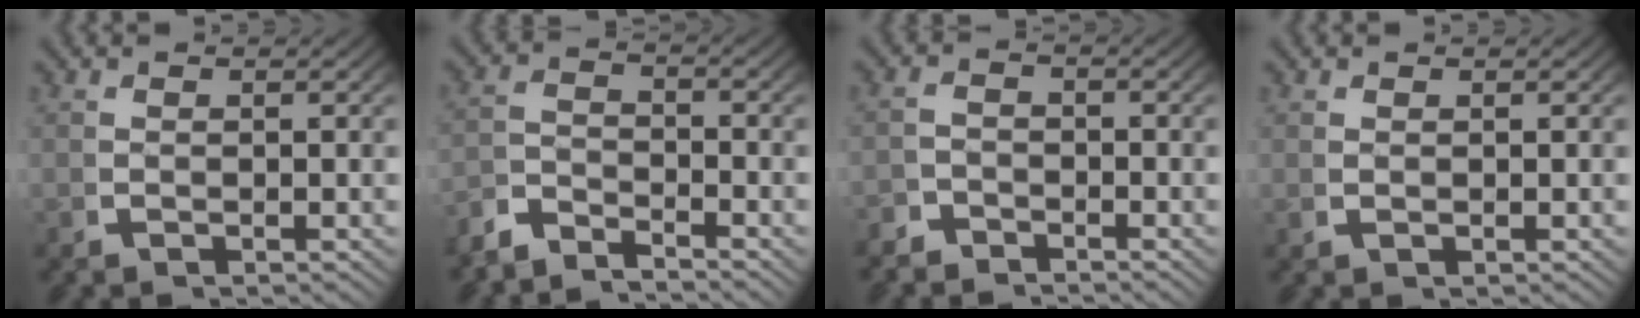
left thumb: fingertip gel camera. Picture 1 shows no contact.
{"total": 3.1, "force": [-2.8, 0.8, 0.8], "torque": [-0.010, -0.009, -0.060]}
{"total": 2.8, "force": [-2.6, 0.9, 0.1], "torque": [0.004, -0.016, -0.047]}
{"total": 0.5, "force": [0.5, -0.1, 0.2], "torque": [-0.009, -0.001, 0.014]}